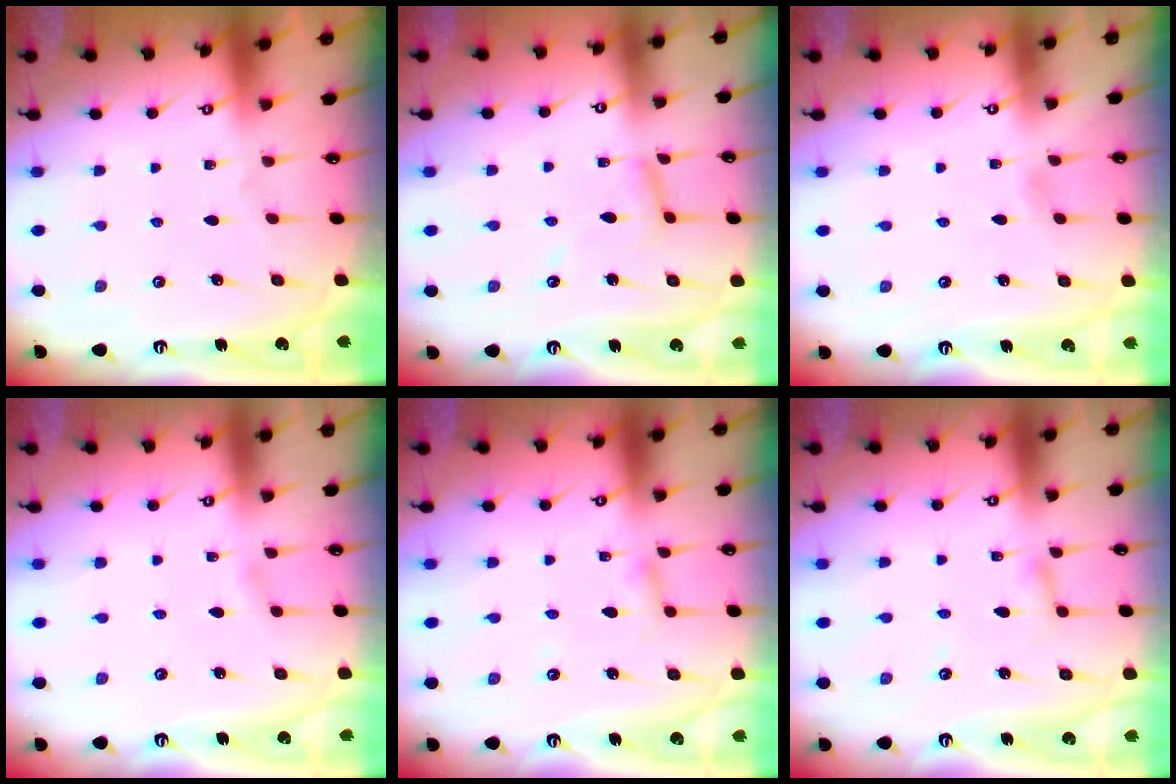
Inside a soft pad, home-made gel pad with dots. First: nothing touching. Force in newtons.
{"total": 7.1, "press": 7.1, "slide": 0.4}
{"total": 2.1, "press": 2.1, "slide": 0.3}
{"total": 1.3, "press": 1.3, "slide": 0.2}
{"total": 2.7, "press": 2.7, "slide": 0.3}
{"total": 2.4, "press": 2.4, "slide": 0.1}